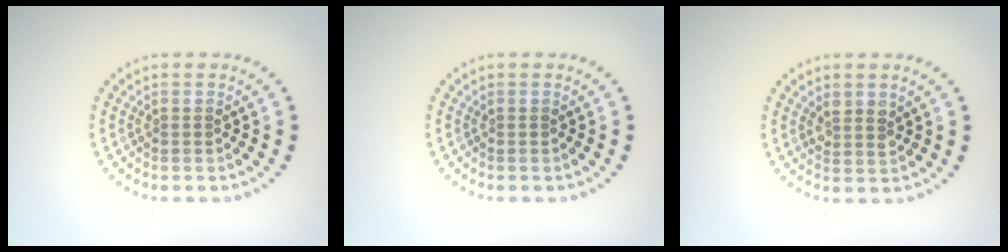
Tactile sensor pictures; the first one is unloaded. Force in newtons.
{"total": 0.0}
{"total": 1.7, "press": 1.6, "slide": 0.7}